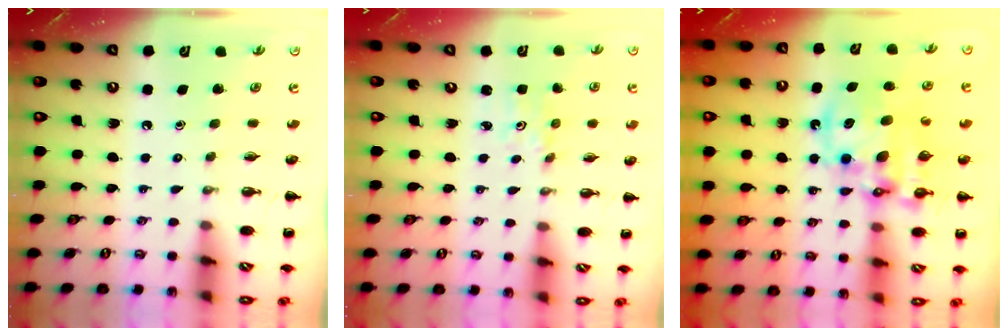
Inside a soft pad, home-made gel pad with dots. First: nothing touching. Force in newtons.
{"total": 0.9, "press": 0.8, "slide": 0.4}
{"total": 15.1, "press": 14.6, "slide": 3.7}